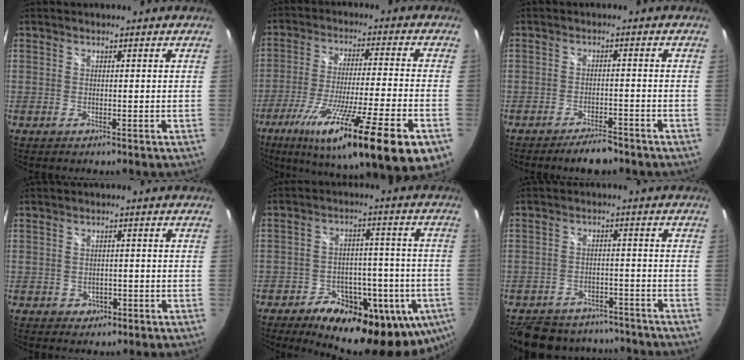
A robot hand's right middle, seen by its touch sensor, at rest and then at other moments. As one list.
[{"total": 24.4, "force": [-12.8, 1.8, 20.6], "torque": [-0.338, -0.071, -0.208]}, {"total": 5.0, "force": [-4.2, 1.4, 2.2], "torque": [-0.052, -0.002, -0.065]}, {"total": 2.9, "force": [-0.8, 2.6, 1.1], "torque": [-0.024, 0.003, -0.001]}, {"total": 22.3, "force": [-12.2, 11.1, 15.0], "torque": [-0.225, -0.014, -0.156]}, {"total": 16.4, "force": [-13.5, 7.4, 5.6], "torque": [-0.136, 0.020, -0.179]}]